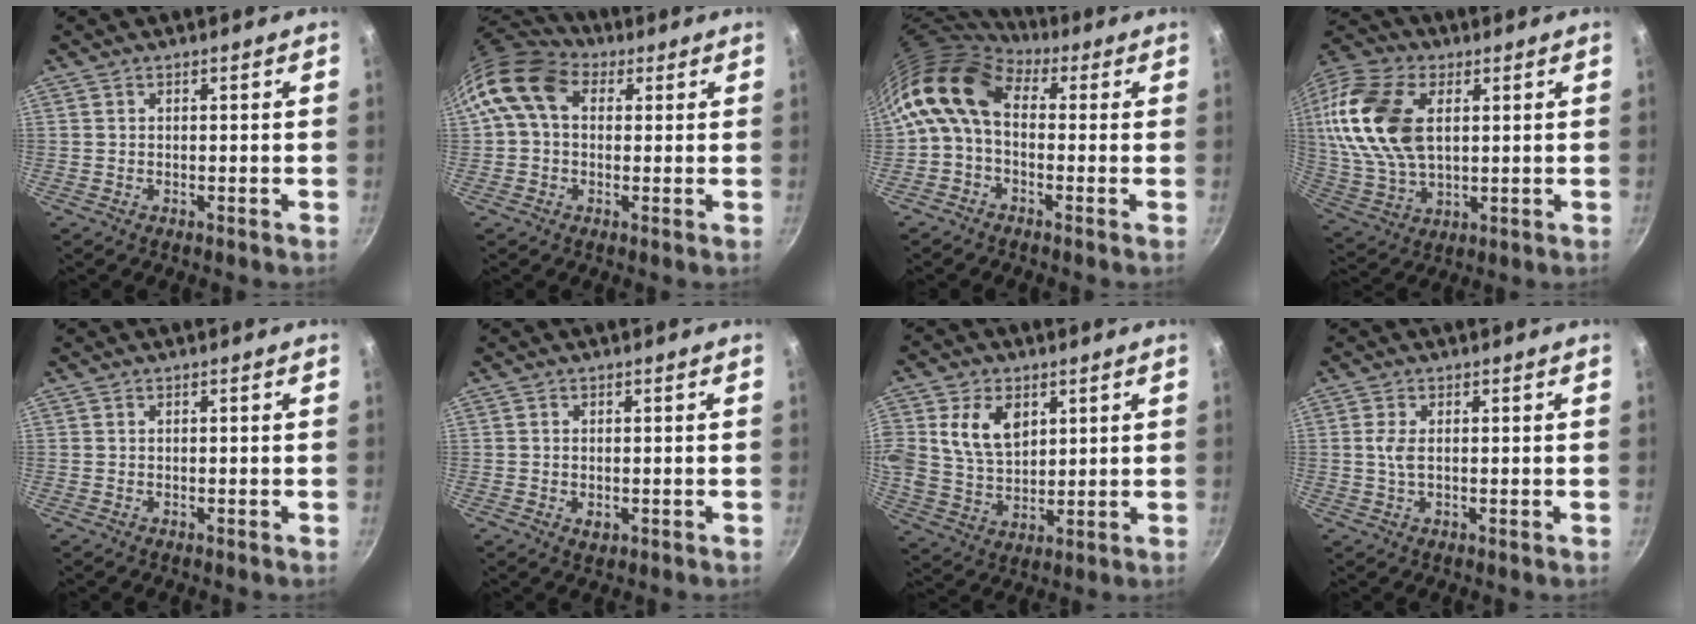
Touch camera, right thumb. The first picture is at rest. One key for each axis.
{"total": 12.0, "fx": 2.9, "fy": 8.7, "fz": 7.7, "tx": -0.130, "ty": 0.020, "tz": 0.033}
{"total": 11.0, "fx": 0.9, "fy": 7.3, "fz": 8.2, "tx": -0.144, "ty": 0.024, "tz": -0.005}
{"total": 20.7, "fx": 4.6, "fy": 12.8, "fz": 15.6, "tx": -0.316, "ty": 0.002, "tz": 0.088}
{"total": 0.0}
{"total": 2.0, "fx": -0.3, "fy": 1.3, "fz": 1.4, "tx": -0.022, "ty": -0.003, "tz": -0.003}
{"total": 11.4, "fx": 3.7, "fy": 8.1, "fz": 7.2, "tx": -0.116, "ty": -0.019, "tz": 0.073}
{"total": 2.6, "fx": 0.4, "fy": 1.0, "fz": 2.3, "tx": -0.052, "ty": 0.001, "tz": 0.007}